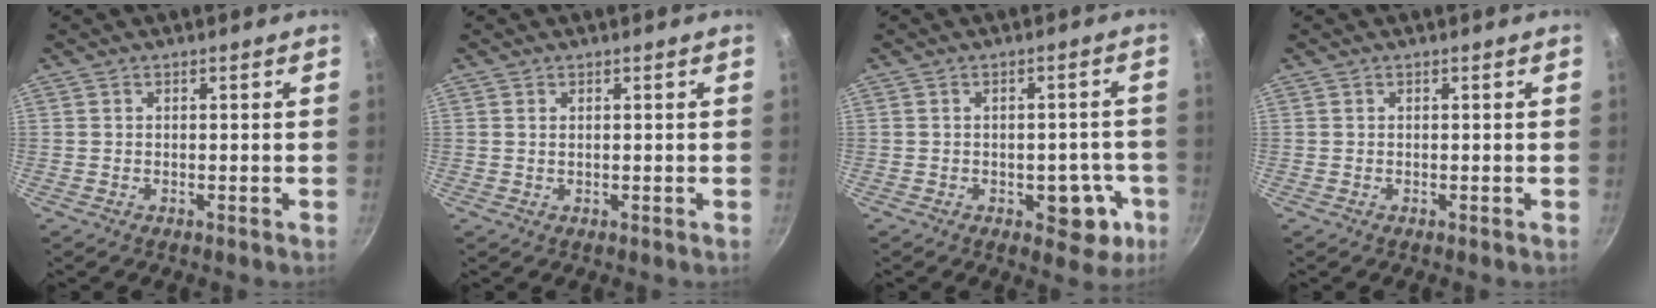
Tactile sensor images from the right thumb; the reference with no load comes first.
{"total": 0.6, "force": [0.3, 0.3, 0.5], "torque": [-0.008, 0.001, 0.005]}
{"total": 8.1, "force": [-2.8, 4.8, 5.9], "torque": [-0.031, 0.020, -0.031]}
{"total": 0.0}